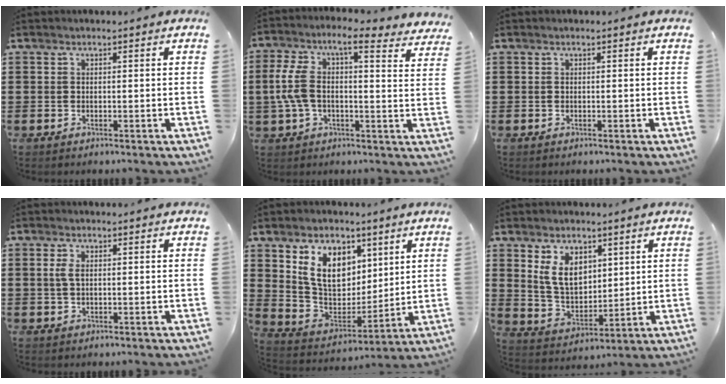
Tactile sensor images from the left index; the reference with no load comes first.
{"total": 8.6, "force": [4.0, 3.3, 6.9], "torque": [-0.151, -0.007, 0.067]}
{"total": 0.0}
{"total": 2.3, "force": [0.3, 1.2, 1.9], "torque": [-0.049, 0.003, 0.002]}
{"total": 10.4, "force": [5.4, 7.3, 5.1], "torque": [-0.117, -0.010, 0.106]}
{"total": 7.3, "force": [3.7, 4.8, 4.1], "torque": [-0.099, 0.007, 0.070]}